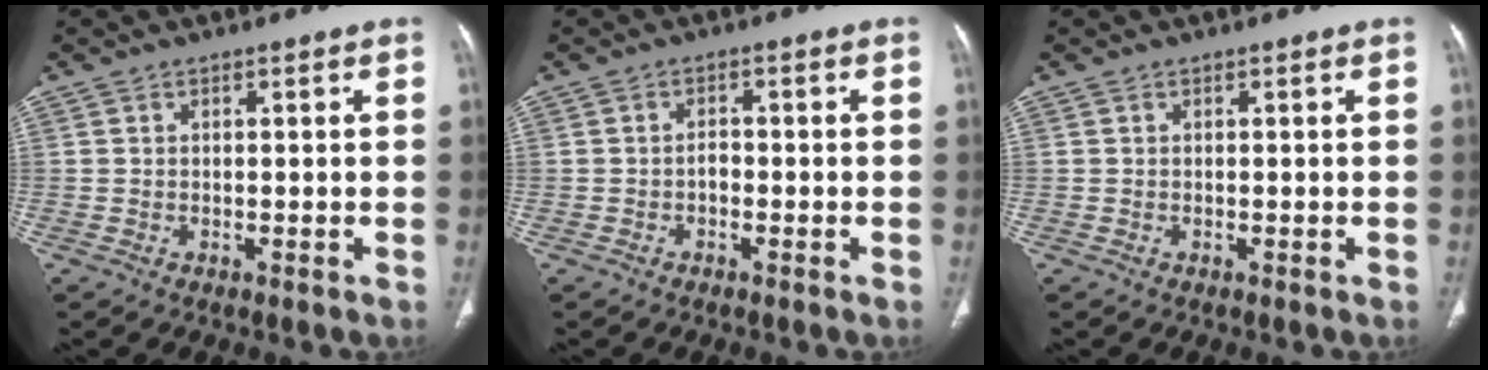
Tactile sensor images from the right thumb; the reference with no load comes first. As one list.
[{"total": 1.4, "force": [-0.6, 0.9, 0.9], "torque": [-0.009, 0.006, -0.013]}, {"total": 0.0}]